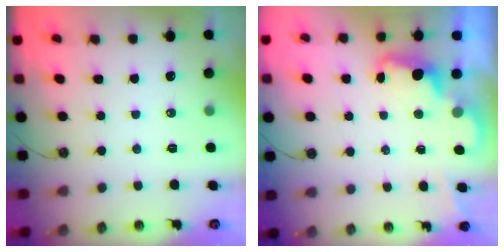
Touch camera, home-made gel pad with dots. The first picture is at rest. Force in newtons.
{"total": 2.4, "press": 2.3, "slide": 0.5}